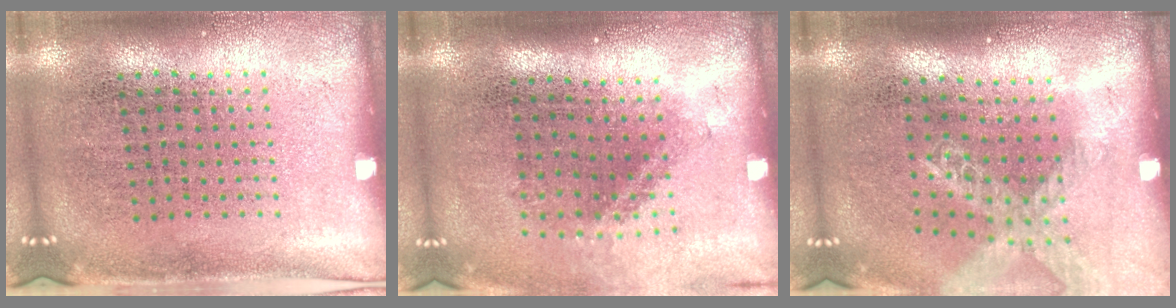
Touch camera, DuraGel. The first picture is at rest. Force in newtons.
{"total": 1.4, "press": 1.0, "slide": 1.0}
{"total": 1.6, "press": 1.4, "slide": 0.8}